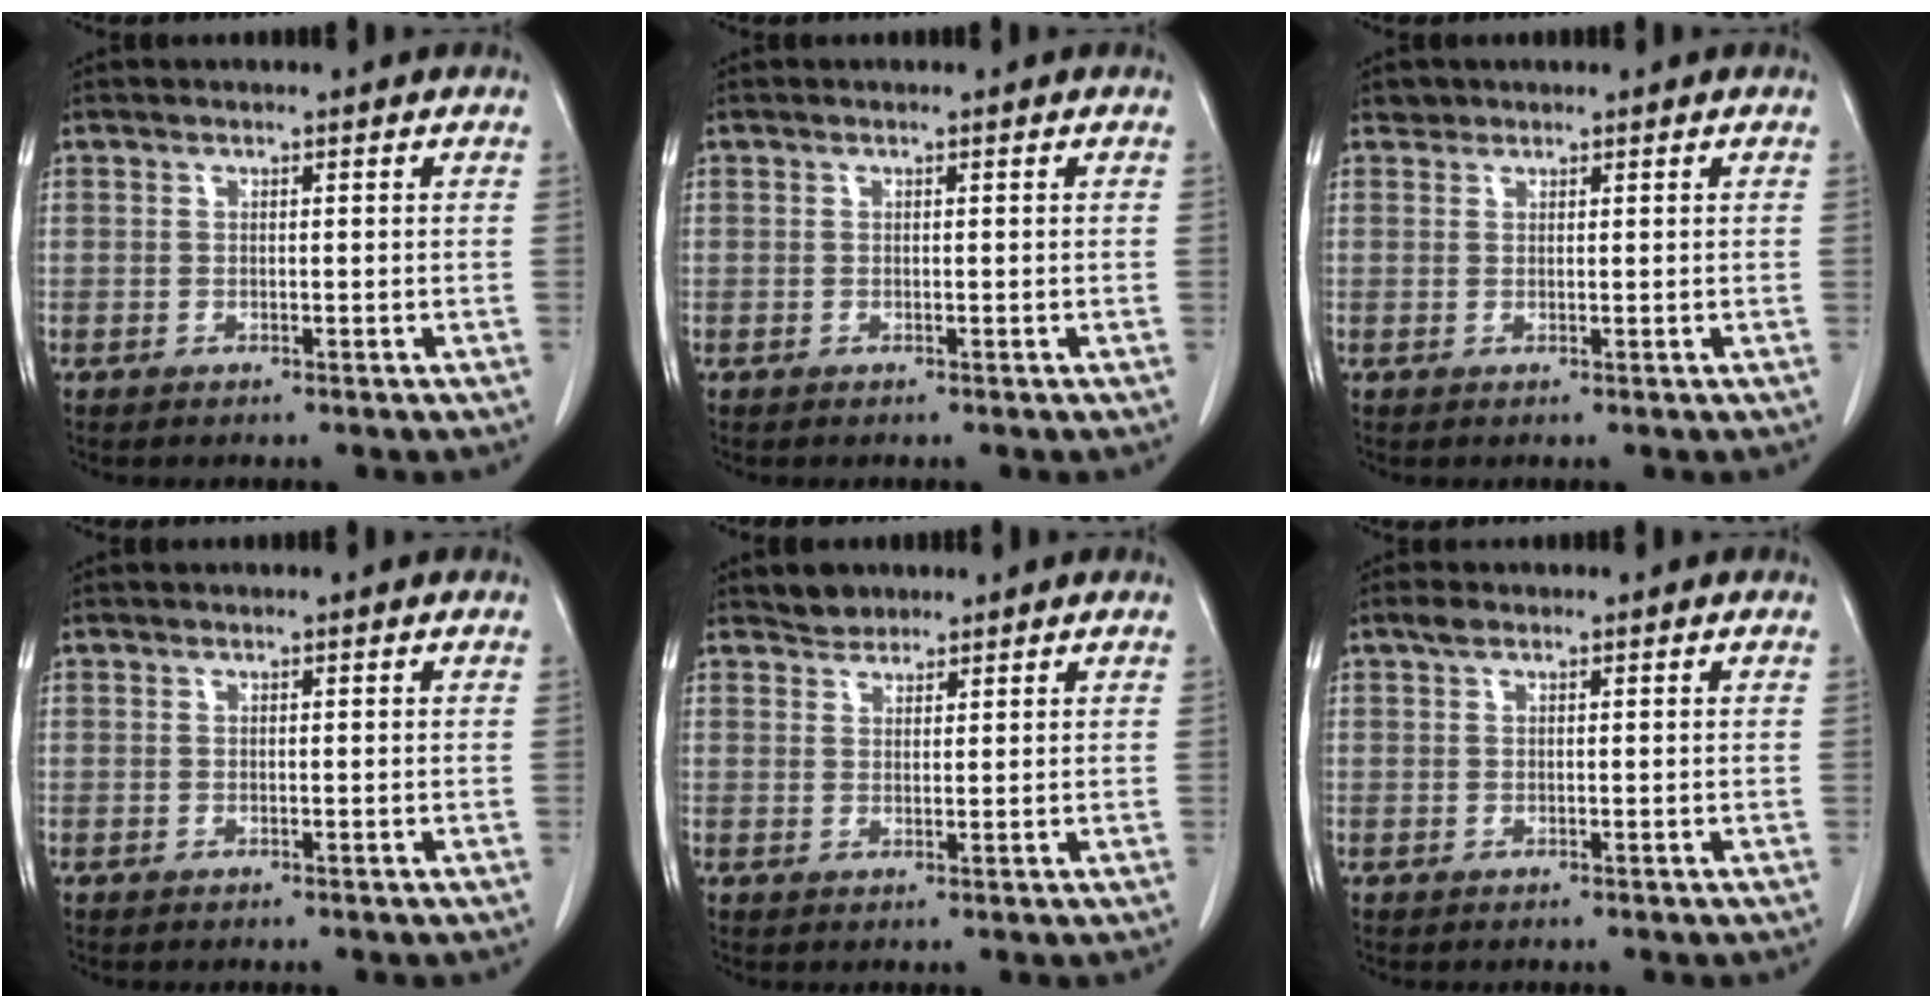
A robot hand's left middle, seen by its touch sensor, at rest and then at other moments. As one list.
[{"total": 0.0}, {"total": 1.0, "force": [0.8, 0.5, -0.1], "torque": [0.003, 0.004, 0.013]}, {"total": 0.0}, {"total": 2.1, "force": [1.9, 0.9, 0.0], "torque": [-0.002, 0.002, 0.033]}, {"total": 1.2, "force": [0.8, 0.5, 0.7], "torque": [-0.016, 0.013, 0.015]}]